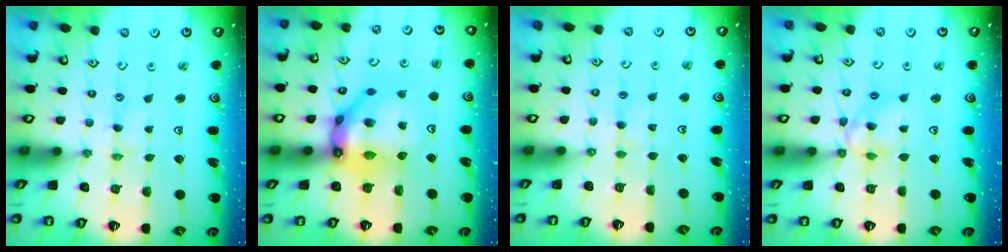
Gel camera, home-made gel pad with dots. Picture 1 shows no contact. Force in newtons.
{"total": 15.0, "press": 14.8, "slide": 1.9}
{"total": 3.4, "press": 3.4, "slide": 0.5}
{"total": 9.3, "press": 9.3, "slide": 0.7}